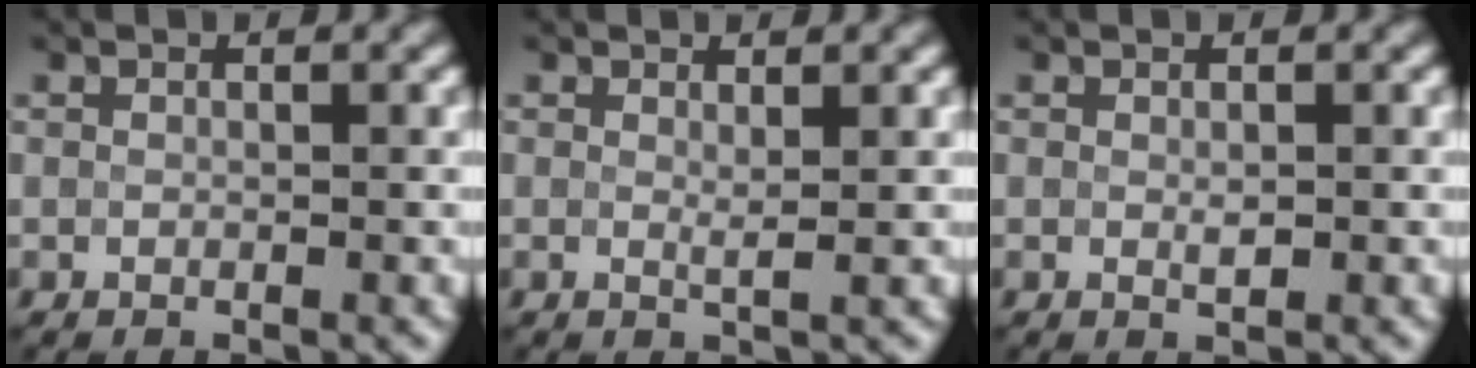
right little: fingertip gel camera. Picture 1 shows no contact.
{"total": 0.8, "force": [0.3, 0.0, 0.7], "torque": [-0.012, -0.005, 0.005]}
{"total": 0.8, "force": [0.0, 0.3, 0.7], "torque": [-0.014, -0.002, 0.001]}